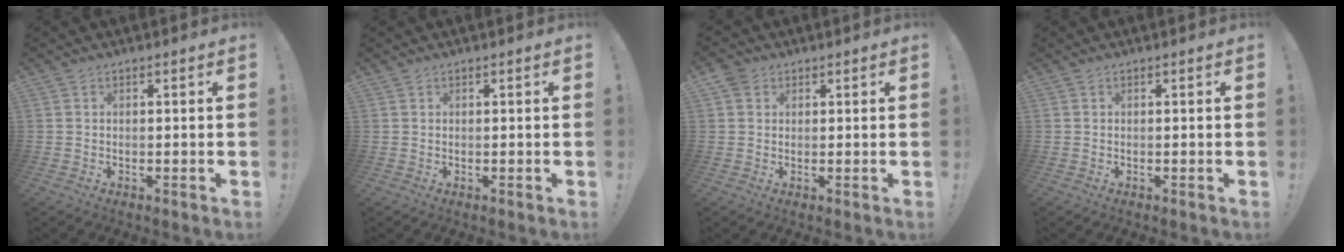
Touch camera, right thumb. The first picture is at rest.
{"total": 0.0}
{"total": 3.3, "force": [1.7, 2.6, 1.0], "torque": [-0.011, -0.004, 0.032]}
{"total": 0.0}